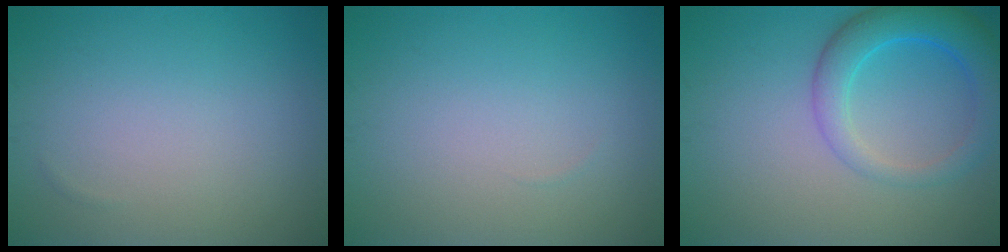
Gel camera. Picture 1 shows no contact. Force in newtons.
{"total": 0.0}
{"total": 4.9, "press": 4.9, "slide": 0.4}